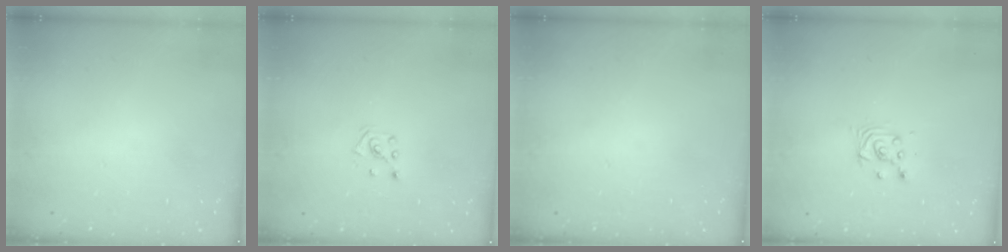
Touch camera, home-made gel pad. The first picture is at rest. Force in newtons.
{"total": 2.2, "press": 2.2, "slide": 0.3}
{"total": 0.0}
{"total": 3.4, "press": 3.4, "slide": 0.4}